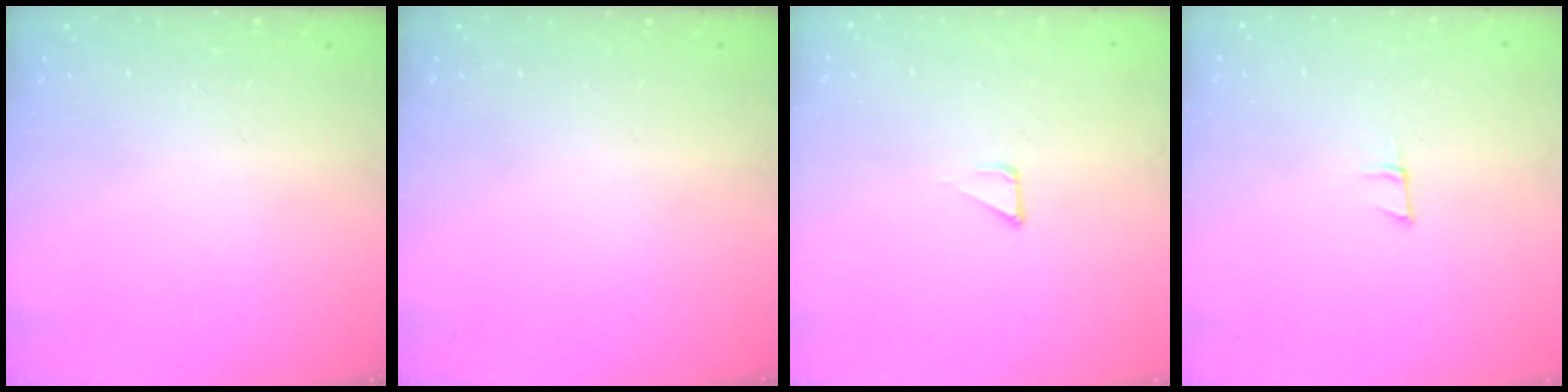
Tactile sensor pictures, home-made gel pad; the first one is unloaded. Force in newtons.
{"total": 0.0}
{"total": 2.9, "press": 2.9, "slide": 0.3}
{"total": 5.5, "press": 5.4, "slide": 0.8}